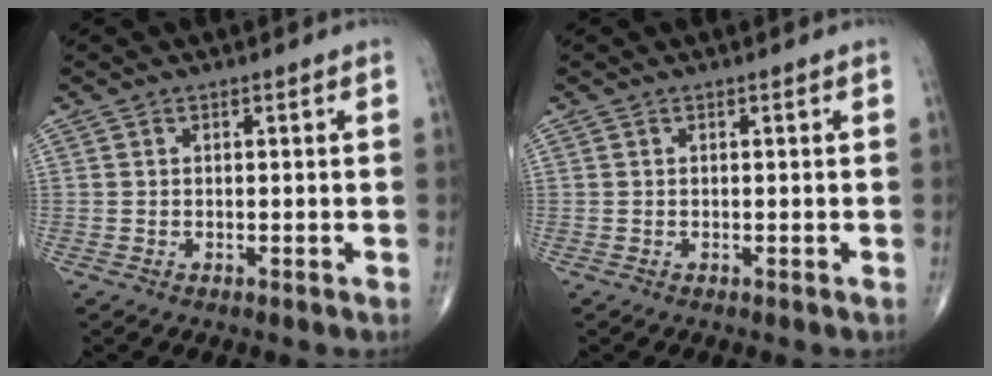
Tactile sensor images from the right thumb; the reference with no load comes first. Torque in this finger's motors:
{"motor_torque": [0.01, 0.01, -0.01, 0.00, 0.00]}